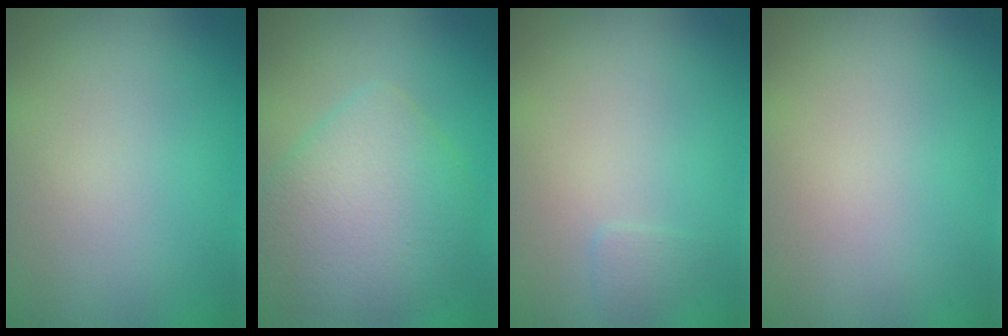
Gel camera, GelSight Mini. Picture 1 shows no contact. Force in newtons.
{"total": 5.9, "press": 5.9, "slide": 0.1}
{"total": 0.8, "press": 0.8, "slide": 0.0}
{"total": 0.0}